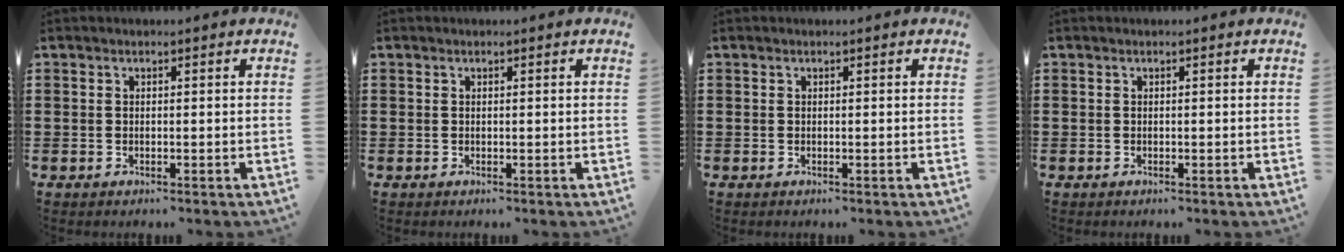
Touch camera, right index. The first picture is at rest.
{"total": 0.0}
{"total": 0.0}
{"total": 0.0}